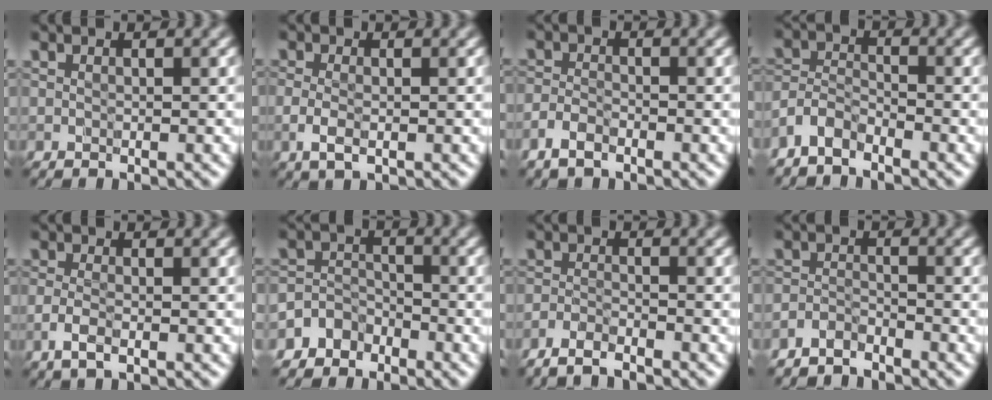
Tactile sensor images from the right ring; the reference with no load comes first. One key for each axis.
{"total": 1.7, "fx": -0.4, "fy": 0.8, "fz": 1.5, "tx": -0.032, "ty": -0.005, "tz": -0.009}
{"total": 1.8, "fx": -1.5, "fy": 0.6, "fz": 0.8, "tx": -0.017, "ty": 0.001, "tz": -0.036}
{"total": 2.3, "fx": -2.1, "fy": 0.7, "fz": 0.6, "tx": -0.012, "ty": 0.007, "tz": -0.052}
{"total": 1.6, "fx": -0.7, "fy": 0.5, "fz": 1.3, "tx": -0.030, "ty": -0.001, "tz": -0.019}
{"total": 2.8, "fx": -2.1, "fy": 1.8, "fz": -0.1, "tx": 0.017, "ty": 0.010, "tz": -0.045}
{"total": 2.2, "fx": -2.1, "fy": 0.1, "fz": 0.7, "tx": -0.012, "ty": -0.002, "tz": -0.047}
{"total": 2.1, "fx": -2.1, "fy": 0.4, "fz": 0.1, "tx": 0.000, "ty": 0.001, "tz": -0.048}